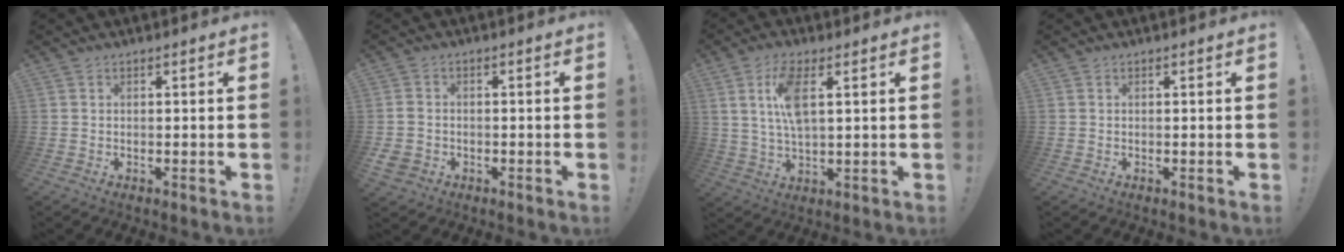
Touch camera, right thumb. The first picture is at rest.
{"total": 3.6, "force": [-1.2, 2.9, 1.9], "torque": [-0.043, 0.003, -0.021]}
{"total": 10.4, "force": [3.5, 4.2, 8.9], "torque": [-0.173, -0.007, 0.062]}
{"total": 0.0}